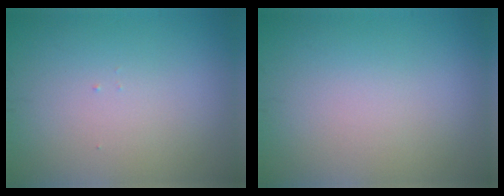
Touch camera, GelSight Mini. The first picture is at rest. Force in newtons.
{"total": 0.0}